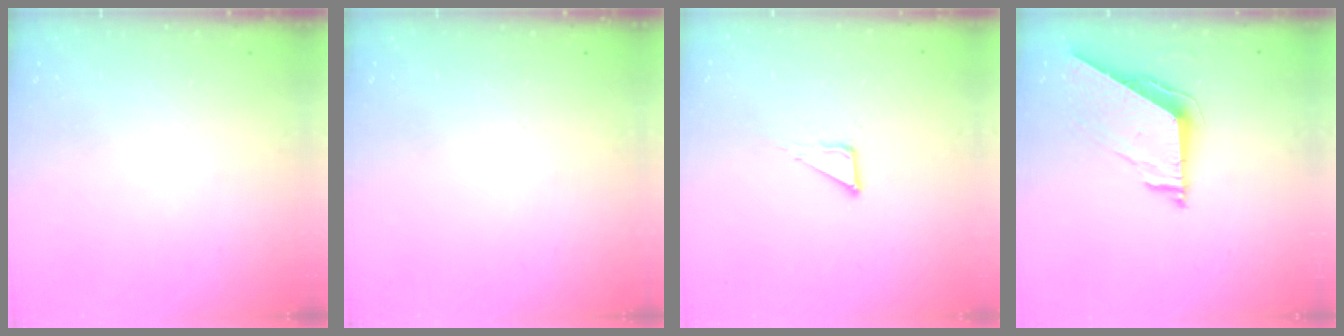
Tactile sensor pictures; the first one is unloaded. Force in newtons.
{"total": 0.0}
{"total": 3.6, "press": 3.6, "slide": 0.3}
{"total": 7.6, "press": 7.6, "slide": 0.7}